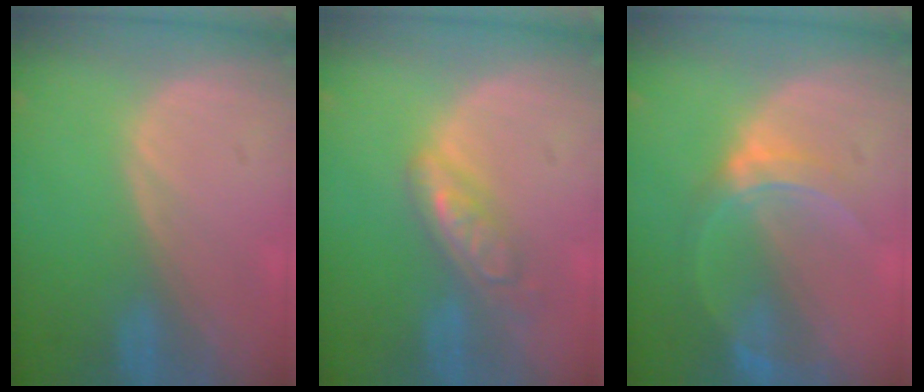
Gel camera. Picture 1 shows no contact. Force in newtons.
{"total": 5.7, "press": 4.9, "slide": 2.9}
{"total": 6.3, "press": 5.6, "slide": 2.8}